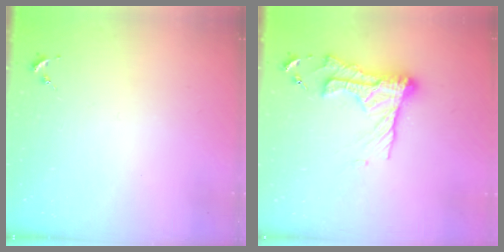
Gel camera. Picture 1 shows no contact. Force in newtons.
{"total": 16.9, "press": 16.9, "slide": 1.4}